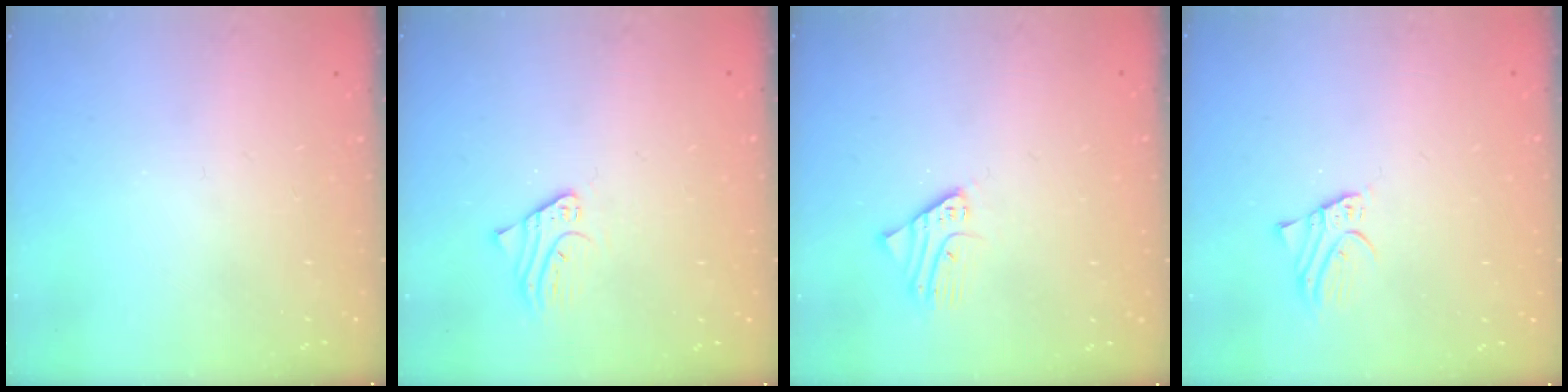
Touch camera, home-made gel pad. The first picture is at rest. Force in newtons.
{"total": 2.2, "press": 2.2, "slide": 0.3}
{"total": 2.2, "press": 2.2, "slide": 0.2}
{"total": 2.6, "press": 2.6, "slide": 0.1}